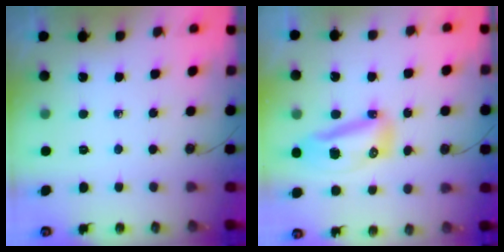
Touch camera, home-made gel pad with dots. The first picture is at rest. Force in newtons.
{"total": 23.8, "press": 15.4, "slide": 18.1}